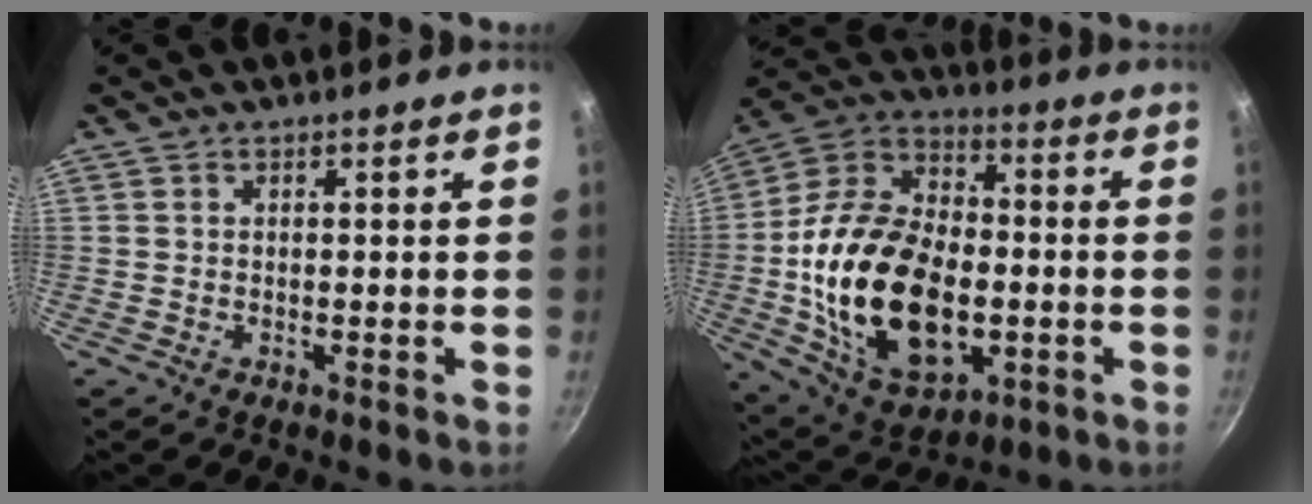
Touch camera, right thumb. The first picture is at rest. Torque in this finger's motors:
{"motor_torque": [-0.29, 1.53, 2.10, -0.68, 0.56]}